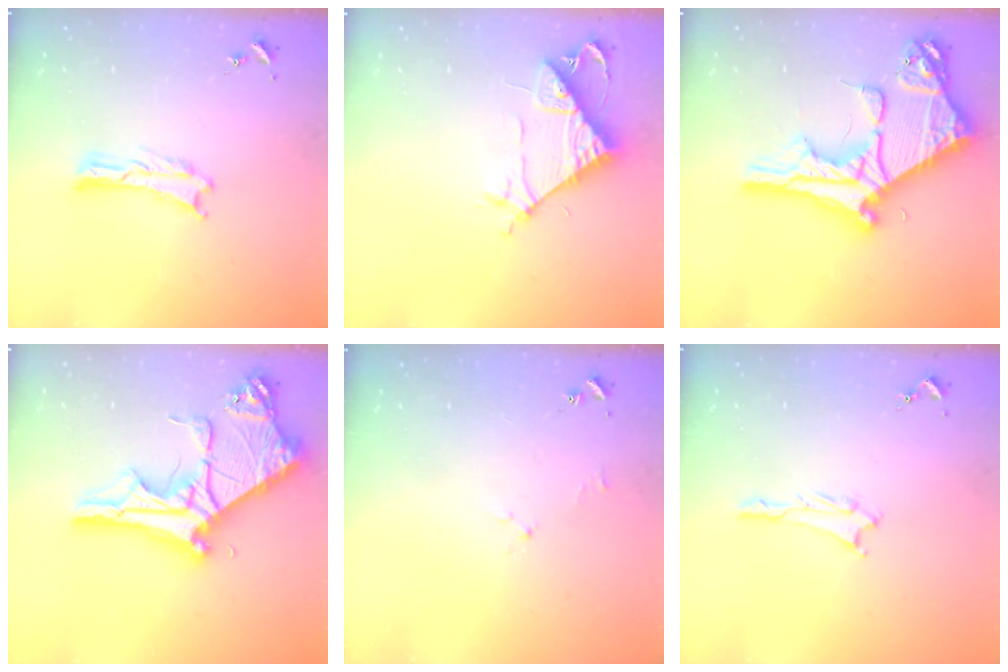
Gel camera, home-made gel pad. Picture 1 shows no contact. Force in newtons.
{"total": 7.8, "press": 7.8, "slide": 0.7}
{"total": 14.2, "press": 14.1, "slide": 1.3}
{"total": 11.6, "press": 11.6, "slide": 1.2}
{"total": 1.7, "press": 1.6, "slide": 0.3}
{"total": 1.2, "press": 1.2, "slide": 0.1}